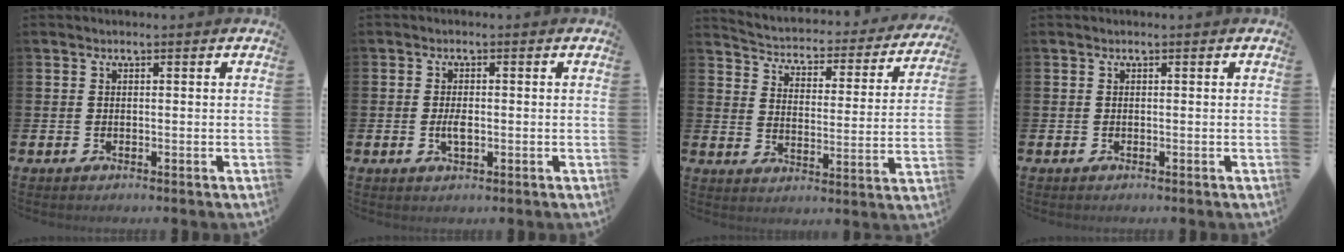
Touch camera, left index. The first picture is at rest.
{"total": 2.3, "force": [-0.2, 1.0, 2.1], "torque": [-0.031, -0.004, -0.006]}
{"total": 3.6, "force": [3.3, 1.3, 0.7], "torque": [-0.034, -0.036, 0.045]}
{"total": 0.0}